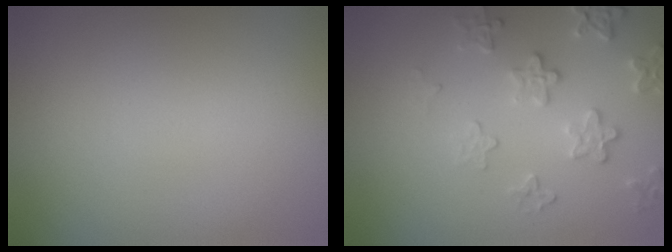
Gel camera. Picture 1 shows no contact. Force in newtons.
{"total": 3.2, "press": 3.0, "slide": 0.9}